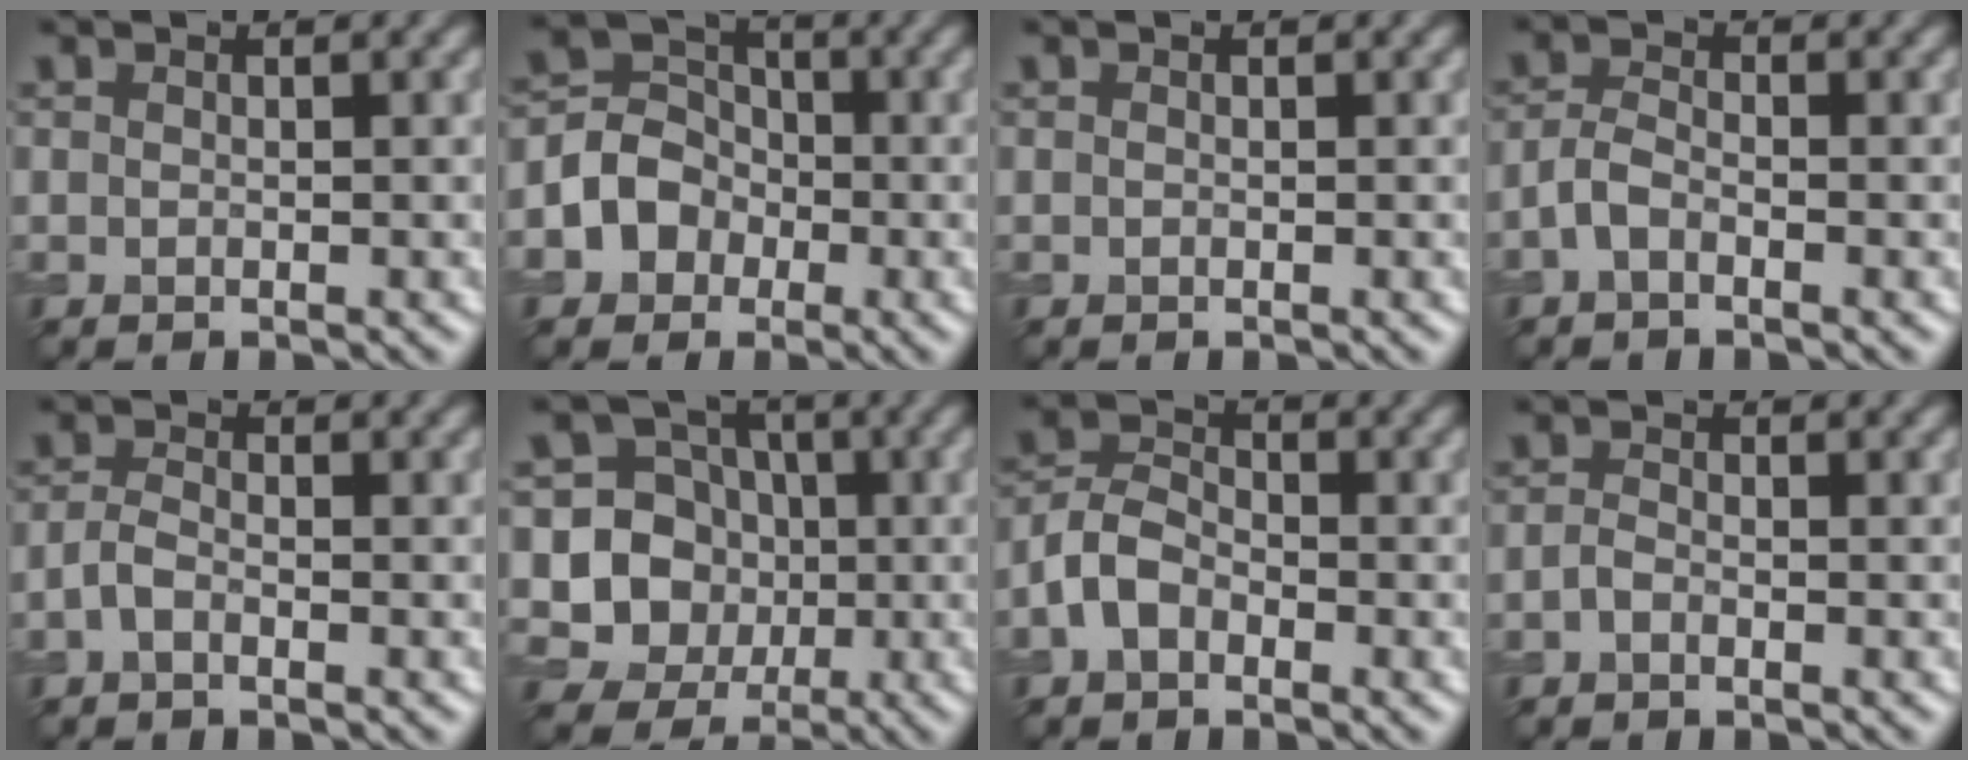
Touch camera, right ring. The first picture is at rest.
{"total": 4.4, "force": [-1.4, 3.9, 1.4], "torque": [-0.007, 0.007, -0.042]}
{"total": 0.0}
{"total": 1.8, "force": [-1.0, 0.8, 1.3], "torque": [-0.027, 0.004, -0.026]}
{"total": 1.5, "force": [-0.8, 0.6, 1.1], "torque": [-0.025, 0.002, -0.021]}
{"total": 9.0, "force": [-1.1, 8.6, 2.4], "torque": [-0.052, 0.016, -0.040]}
{"total": 3.3, "force": [-1.6, 2.2, 2.0], "torque": [-0.038, 0.009, -0.040]}
{"total": 0.9, "force": [-0.5, 0.4, 0.6], "torque": [-0.015, 0.000, -0.014]}